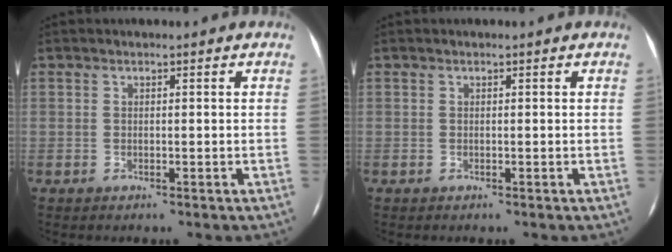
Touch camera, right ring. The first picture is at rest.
{"total": 0.0}